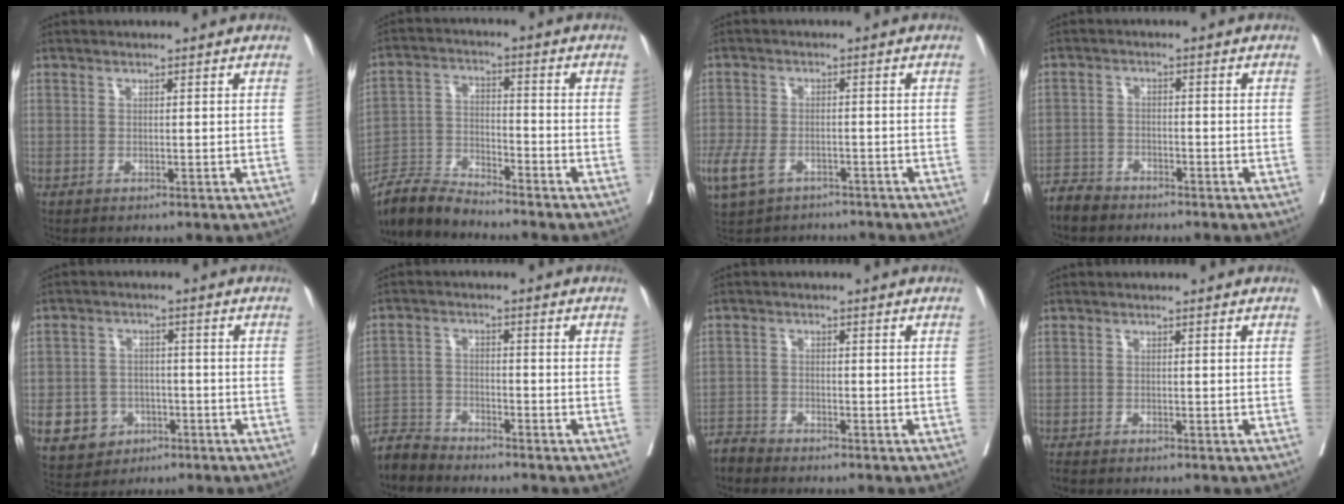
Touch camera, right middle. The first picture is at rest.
{"total": 7.1, "force": [-7.1, 0.1, 0.7], "torque": [-0.016, -0.003, -0.138]}
{"total": 12.4, "force": [-8.1, 7.0, 6.3], "torque": [-0.168, -0.003, -0.121]}
{"total": 3.8, "force": [-3.5, 1.3, 0.2], "torque": [-0.006, -0.004, -0.069]}
{"total": 6.8, "force": [-2.8, 5.8, 1.9], "torque": [-0.039, 0.008, -0.036]}
{"total": 4.7, "force": [-4.6, 0.2, -0.6], "torque": [0.015, -0.008, -0.089]}
{"total": 2.6, "force": [-2.5, 0.0, -0.7], "torque": [0.022, -0.012, -0.049]}
{"total": 1.5, "force": [-1.4, 0.2, 0.4], "torque": [-0.010, -0.005, -0.023]}